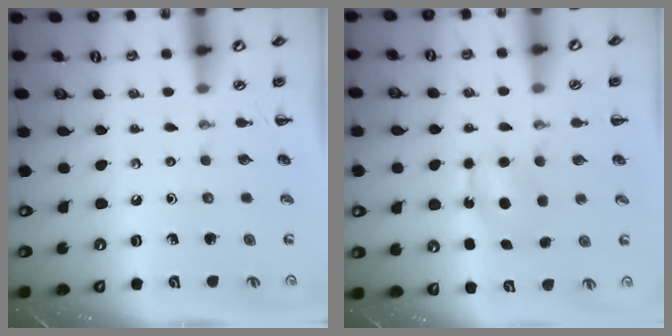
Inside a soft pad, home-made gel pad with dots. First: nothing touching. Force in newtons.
{"total": 5.8, "press": 5.6, "slide": 1.7}